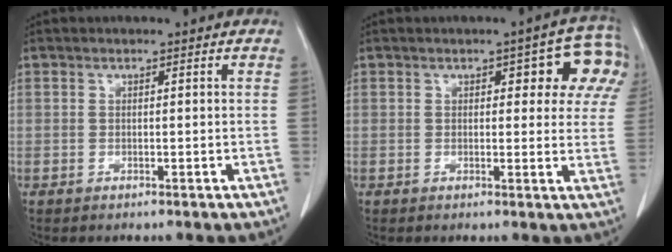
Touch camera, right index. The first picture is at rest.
{"total": 8.4, "force": [3.8, 3.8, 6.5], "torque": [-0.060, 0.013, 0.035]}